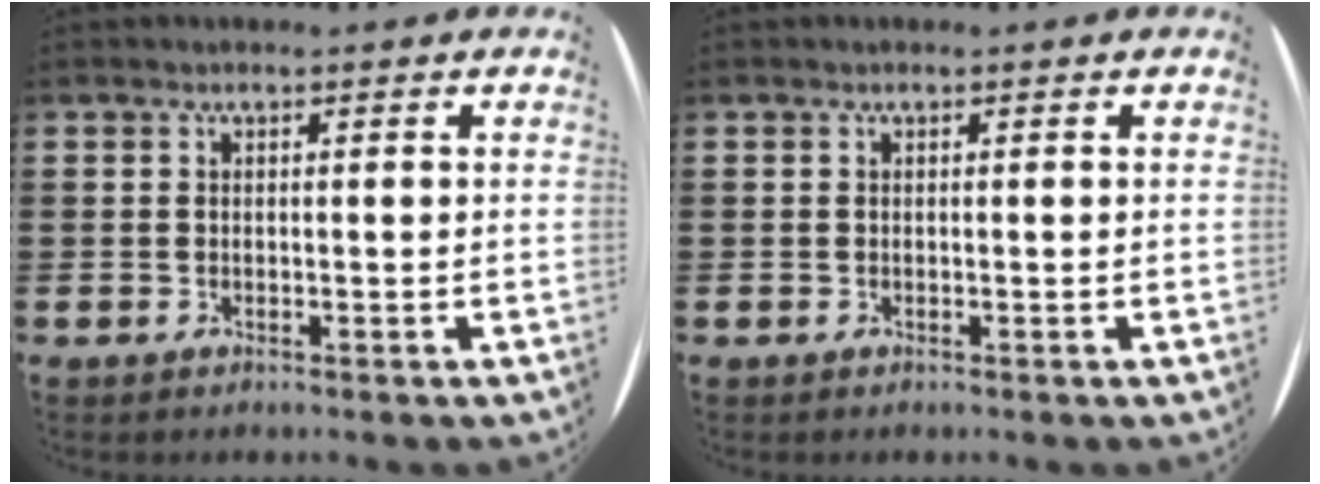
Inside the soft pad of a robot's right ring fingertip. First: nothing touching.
{"total": 0.0}